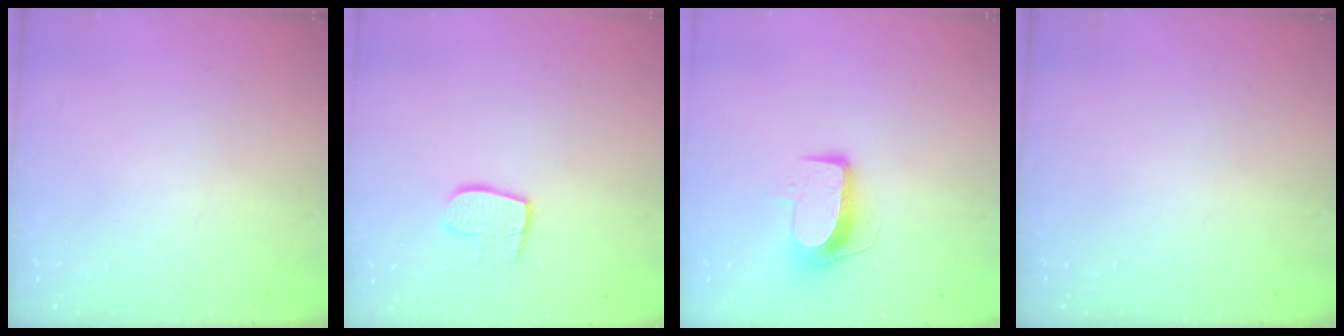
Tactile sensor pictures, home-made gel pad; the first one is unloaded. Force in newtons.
{"total": 8.7, "press": 8.6, "slide": 0.7}
{"total": 9.5, "press": 9.5, "slide": 0.3}
{"total": 0.0}